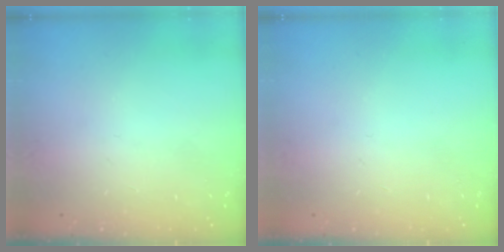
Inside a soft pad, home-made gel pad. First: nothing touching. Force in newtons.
{"total": 0.0}